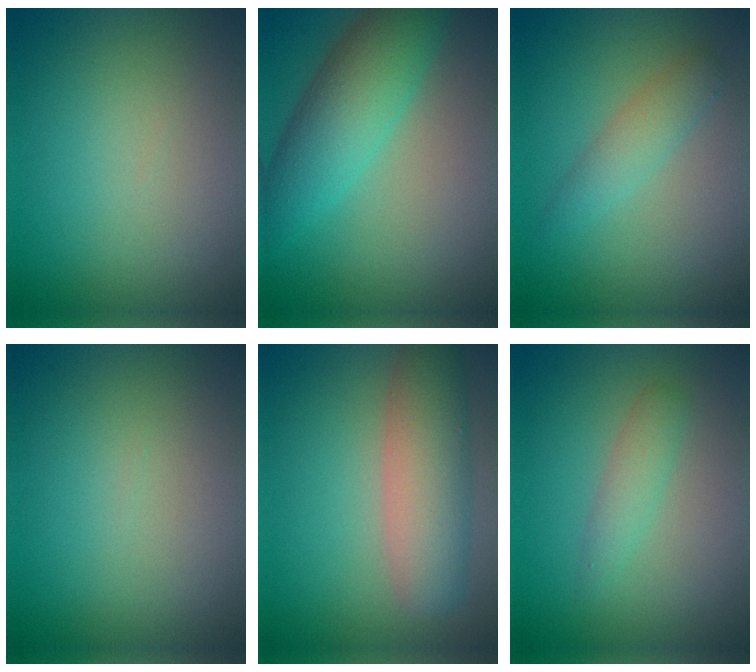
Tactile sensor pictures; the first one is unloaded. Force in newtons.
{"total": 6.1, "press": 6.1, "slide": 0.1}
{"total": 2.2, "press": 2.2, "slide": 0.1}
{"total": 0.0}
{"total": 5.6, "press": 5.6, "slide": 0.3}
{"total": 1.7, "press": 1.7, "slide": 0.0}